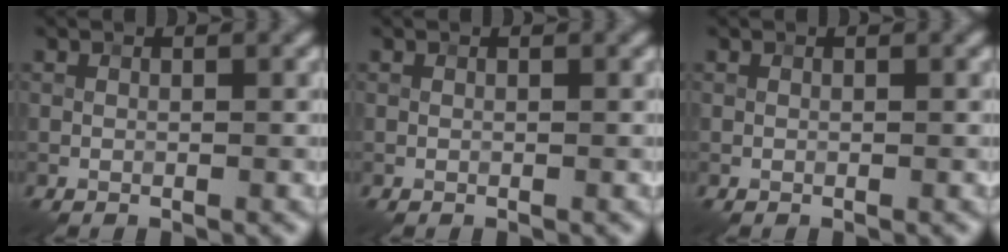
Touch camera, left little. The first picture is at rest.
{"total": 0.0}
{"total": 0.0}